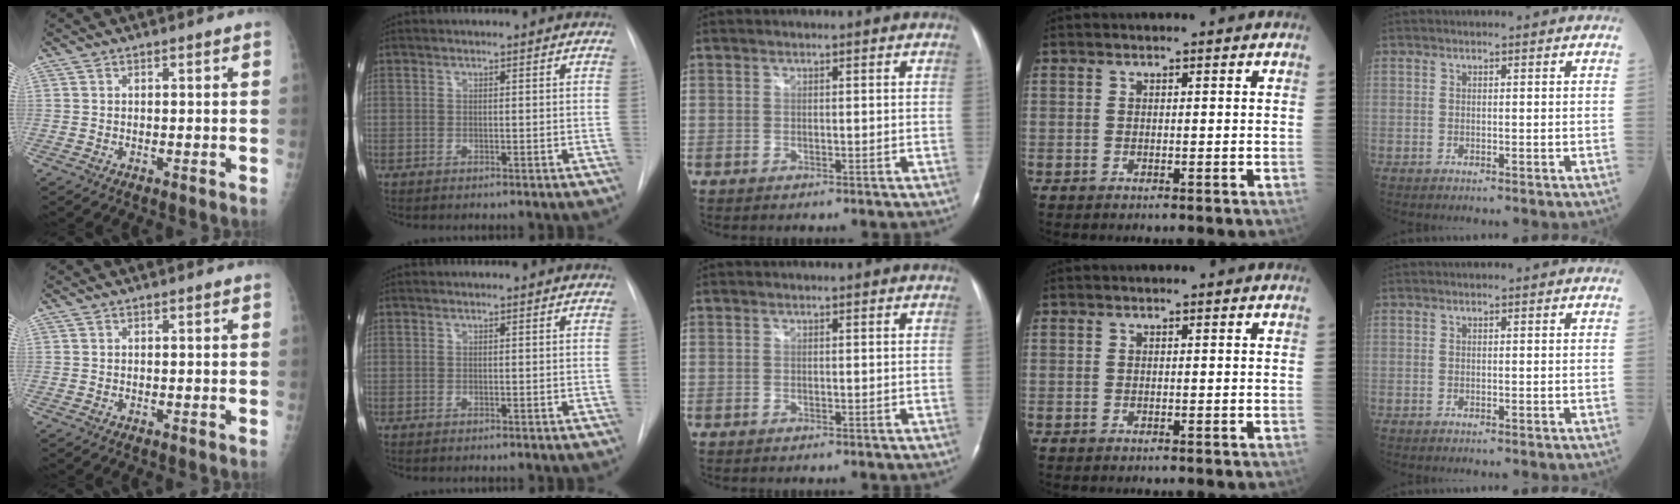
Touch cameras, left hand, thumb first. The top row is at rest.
{}